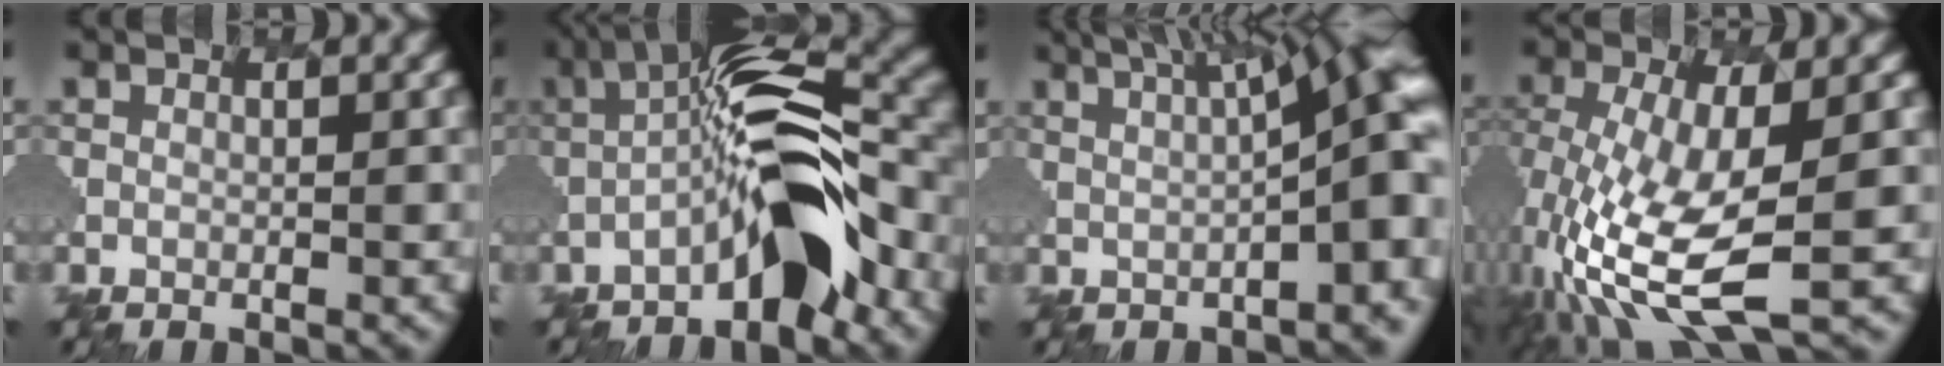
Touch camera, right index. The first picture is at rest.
{"total": 6.3, "force": [-2.8, 1.2, 5.5], "torque": [-0.112, 0.032, -0.085]}
{"total": 9.8, "force": [3.4, 2.1, 8.9], "torque": [-0.094, 0.043, 0.027]}
{"total": 8.3, "force": [-3.1, 2.4, 7.4], "torque": [-0.198, -0.011, -0.066]}